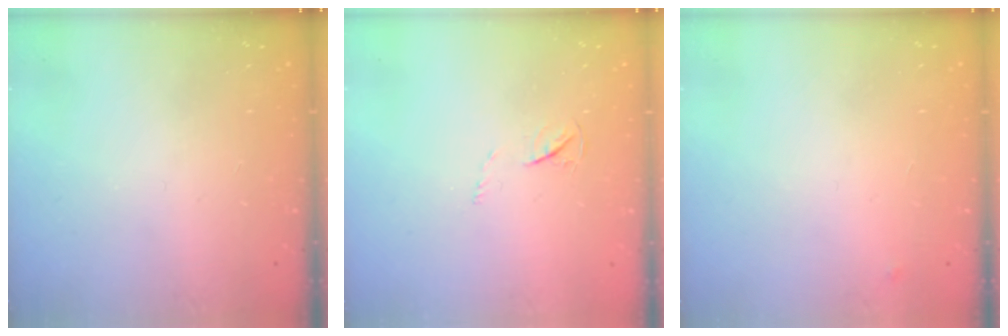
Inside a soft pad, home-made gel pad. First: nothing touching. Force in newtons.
{"total": 3.1, "press": 3.1, "slide": 0.5}
{"total": 2.5, "press": 2.4, "slide": 0.4}